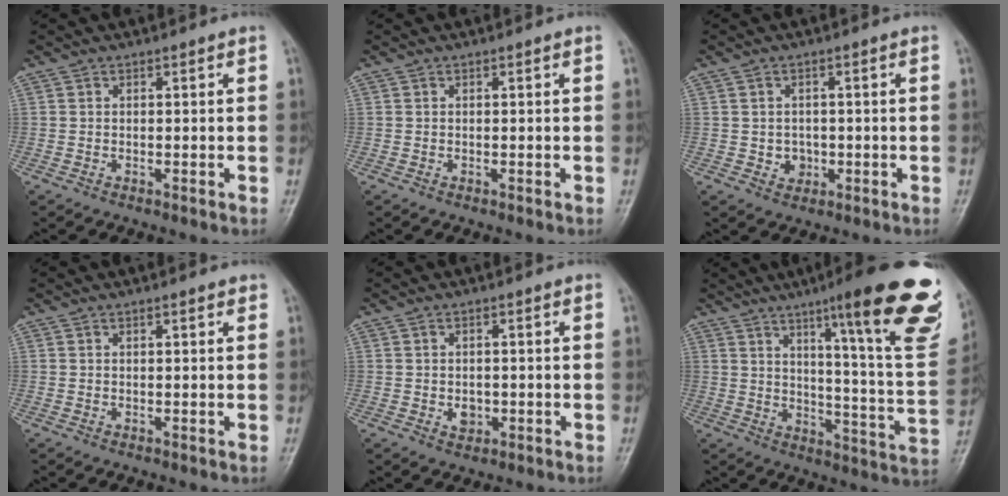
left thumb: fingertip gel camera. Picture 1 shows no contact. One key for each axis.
{"total": 0.0}
{"total": 3.0, "fx": -0.5, "fy": 2.6, "fz": 1.3, "tx": -0.006, "ty": 0.003, "tz": -0.001}
{"total": 1.1, "fx": 0.8, "fy": 0.3, "fz": 0.8, "tx": -0.010, "ty": -0.002, "tz": 0.009}
{"total": 2.5, "fx": -0.4, "fy": 2.0, "fz": 1.5, "tx": -0.013, "ty": 0.001, "tz": -0.001}
{"total": 26.4, "fx": 14.9, "fy": 3.8, "fz": 21.5, "tx": -0.253, "ty": -0.062, "tz": 0.203}